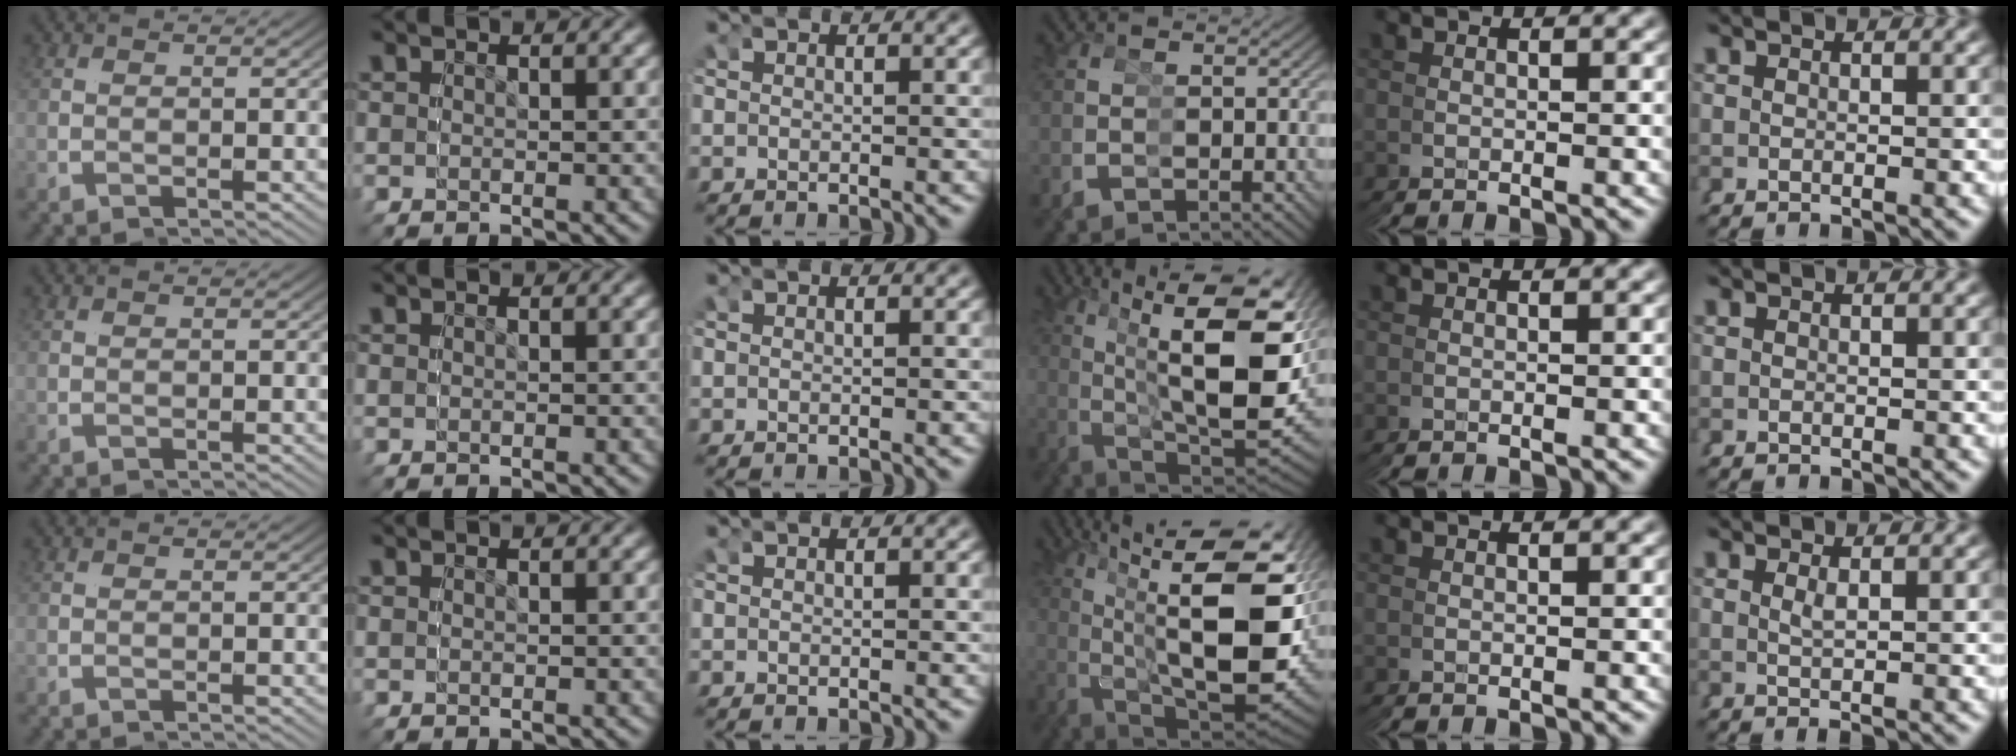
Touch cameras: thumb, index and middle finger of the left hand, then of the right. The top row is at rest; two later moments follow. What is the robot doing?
{"motion": "grasp_and_lifting", "object": "cubes"}